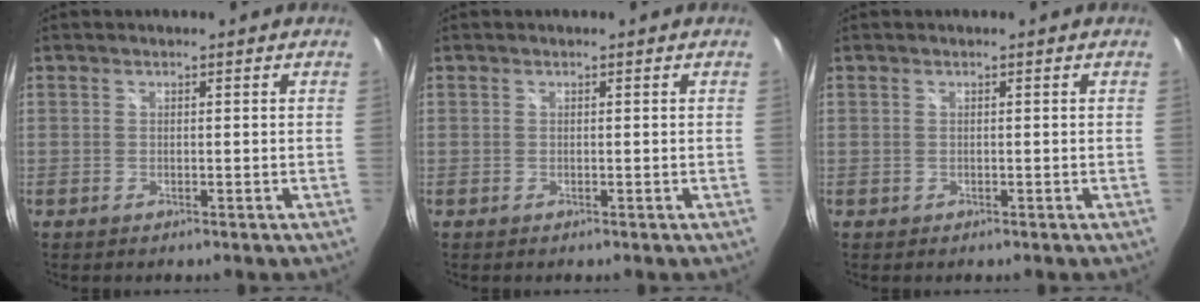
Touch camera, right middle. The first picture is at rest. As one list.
[{"total": 0.0}, {"total": 0.0}]